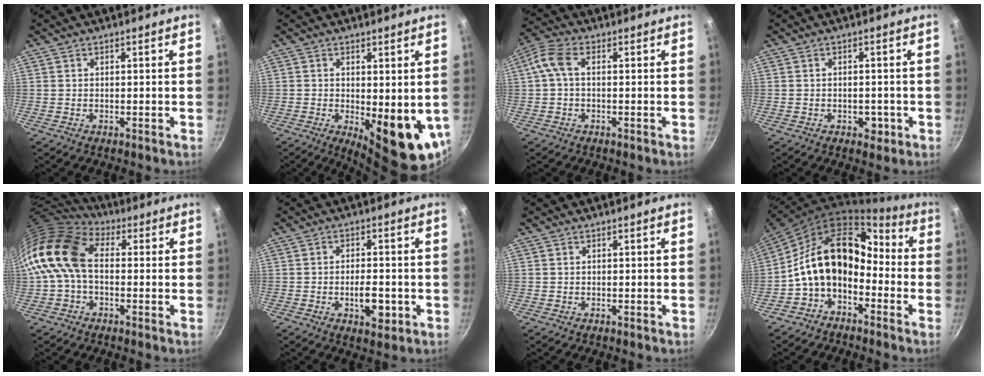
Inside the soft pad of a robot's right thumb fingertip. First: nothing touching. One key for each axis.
{"total": 11.6, "fx": -1.4, "fy": 4.5, "fz": 10.6, "tx": -0.124, "ty": -0.020, "tz": -0.008}
{"total": 5.2, "fx": 0.3, "fy": 2.9, "fz": 4.3, "tx": -0.107, "ty": 0.022, "tz": -0.003}
{"total": 3.0, "fx": -1.0, "fy": 2.1, "fz": 1.9, "tx": -0.014, "ty": 0.005, "tz": -0.009}
{"total": 12.6, "fx": 0.1, "fy": 8.6, "fz": 9.2, "tx": -0.161, "ty": 0.028, "tz": -0.017}
{"total": 6.0, "fx": -1.6, "fy": 2.9, "fz": 5.0, "tx": -0.065, "ty": 0.005, "tz": -0.023}
{"total": 0.0}
{"total": 16.4, "fx": -3.9, "fy": 11.4, "fz": 11.1, "tx": -0.166, "ty": 0.081, "tz": -0.088}